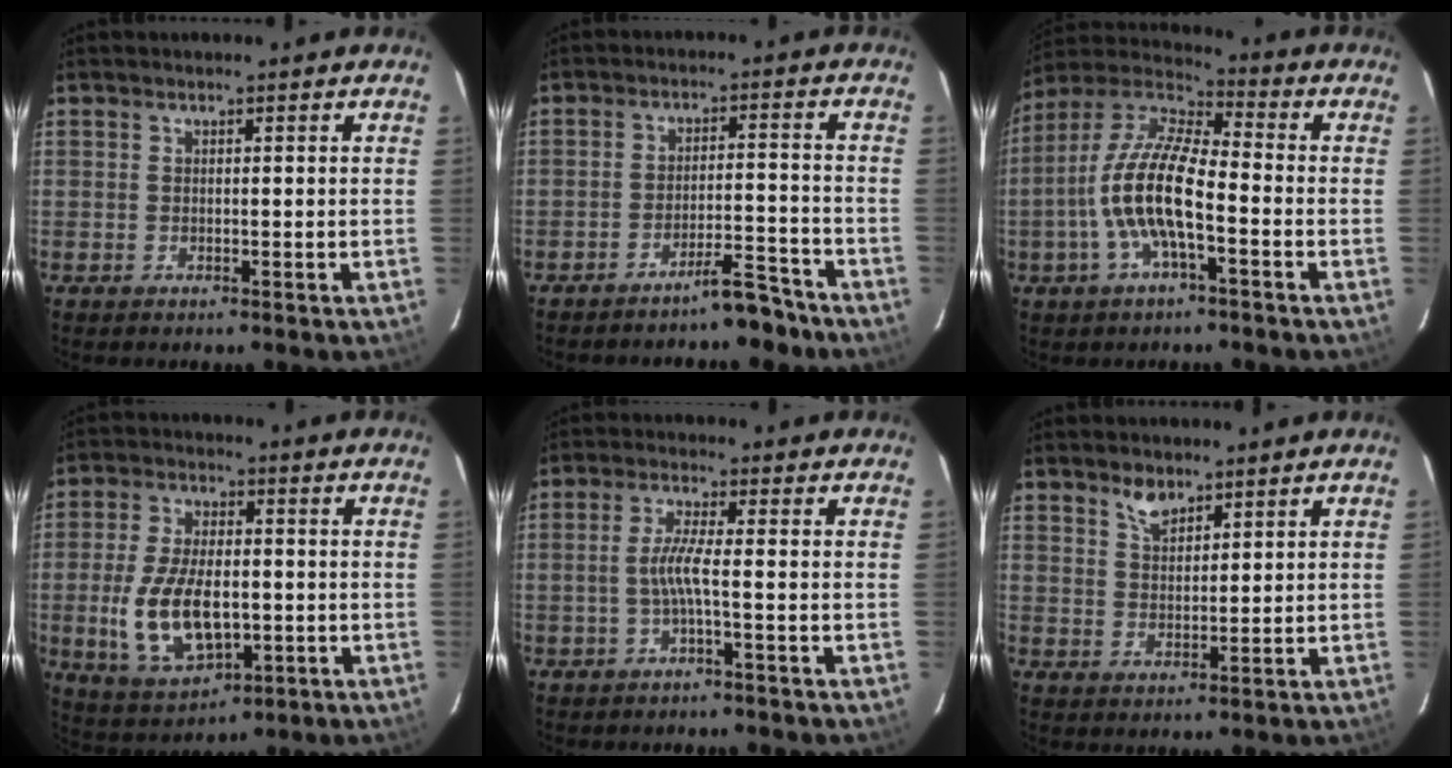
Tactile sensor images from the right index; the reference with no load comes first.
{"total": 6.4, "force": [-5.6, 1.5, 2.7], "torque": [-0.051, 0.018, -0.074]}
{"total": 13.9, "force": [-3.8, 4.2, 12.7], "torque": [-0.258, 0.004, -0.079]}
{"total": 14.0, "force": [-2.4, 7.2, 11.8], "torque": [-0.244, -0.009, -0.030]}
{"total": 3.6, "force": [-1.3, -0.6, 3.4], "torque": [-0.074, 0.001, -0.022]}
{"total": 3.7, "force": [2.9, 1.7, 1.7], "torque": [-0.027, 0.004, 0.053]}